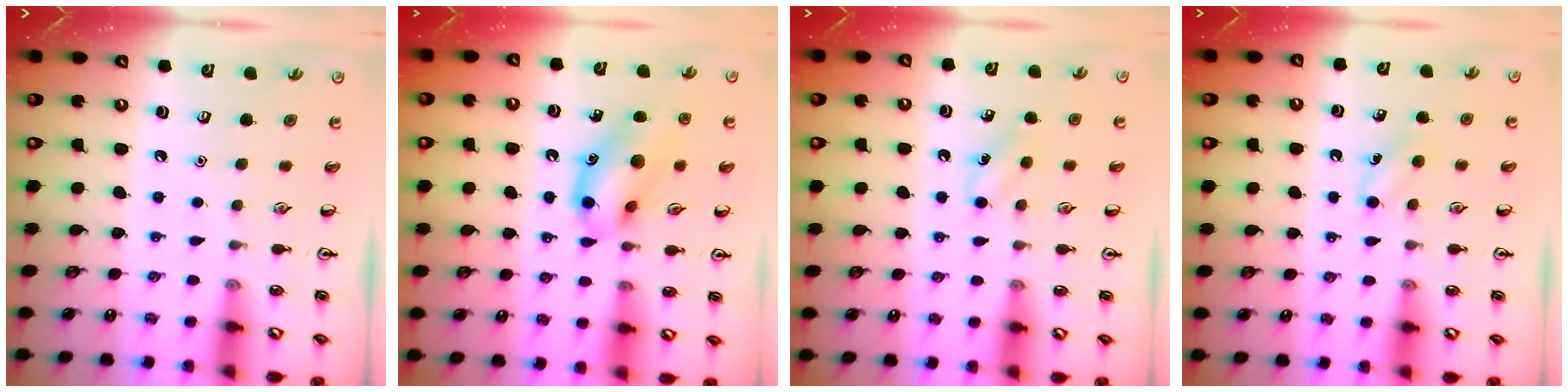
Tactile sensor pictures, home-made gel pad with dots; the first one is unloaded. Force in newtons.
{"total": 13.3, "press": 13.2, "slide": 1.7}
{"total": 5.7, "press": 5.6, "slide": 1.4}
{"total": 4.3, "press": 4.0, "slide": 1.4}